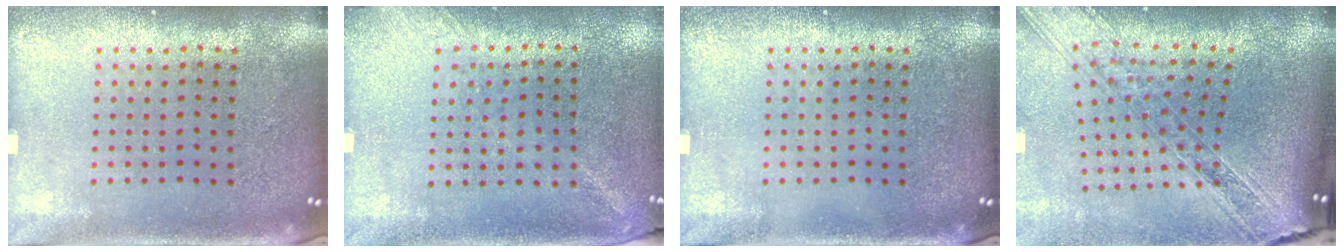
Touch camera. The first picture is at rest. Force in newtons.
{"total": 1.3, "press": 1.0, "slide": 0.8}
{"total": 0.0}
{"total": 2.6, "press": 2.2, "slide": 1.5}